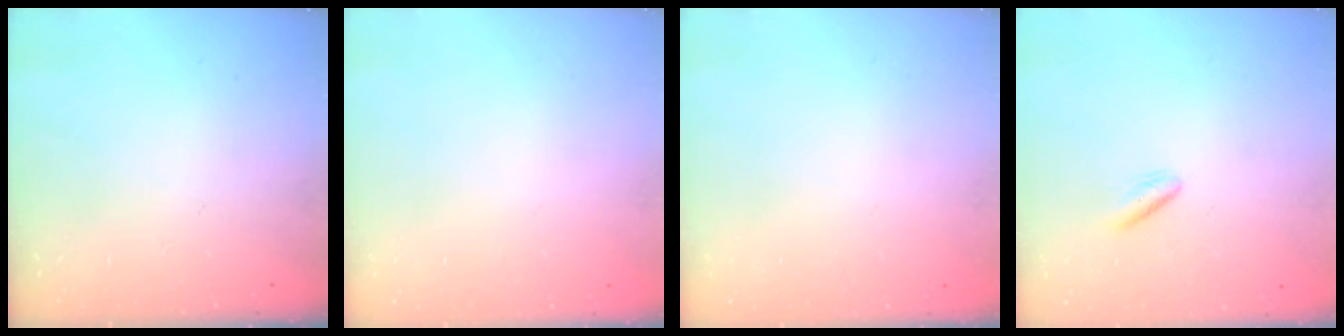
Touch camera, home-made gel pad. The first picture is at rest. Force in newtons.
{"total": 2.0, "press": 2.0, "slide": 0.1}
{"total": 2.0, "press": 2.0, "slide": 0.1}
{"total": 3.4, "press": 3.1, "slide": 1.2}